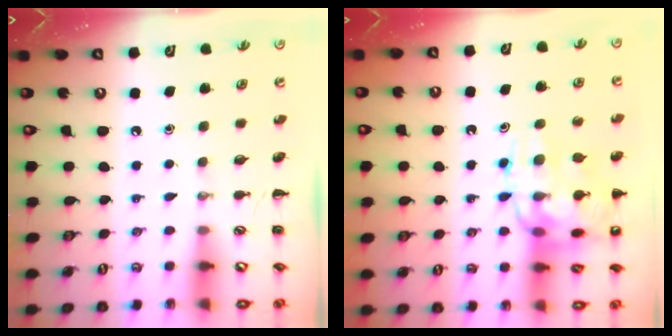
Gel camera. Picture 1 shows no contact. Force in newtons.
{"total": 16.7, "press": 16.5, "slide": 2.5}